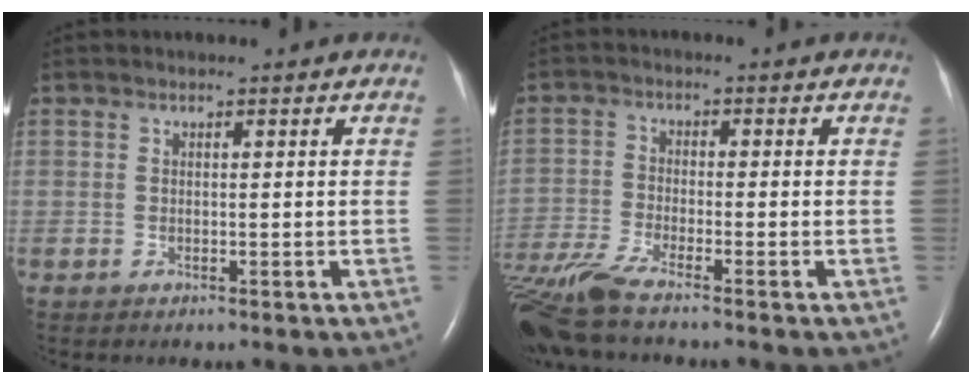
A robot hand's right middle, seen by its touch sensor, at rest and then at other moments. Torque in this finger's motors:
{"motor_torque": [0.97, -0.94, 0.20, 0.07]}